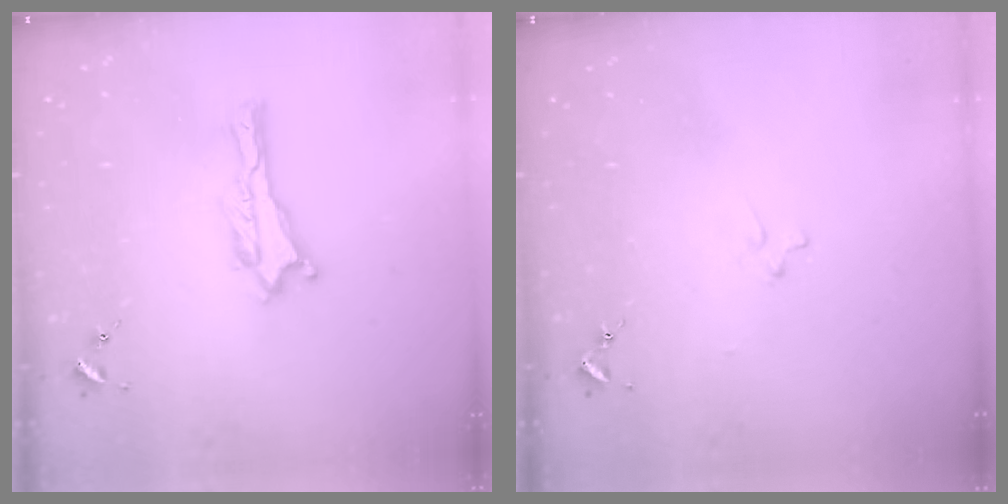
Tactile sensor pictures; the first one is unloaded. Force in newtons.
{"total": 1.1, "press": 1.1, "slide": 0.1}